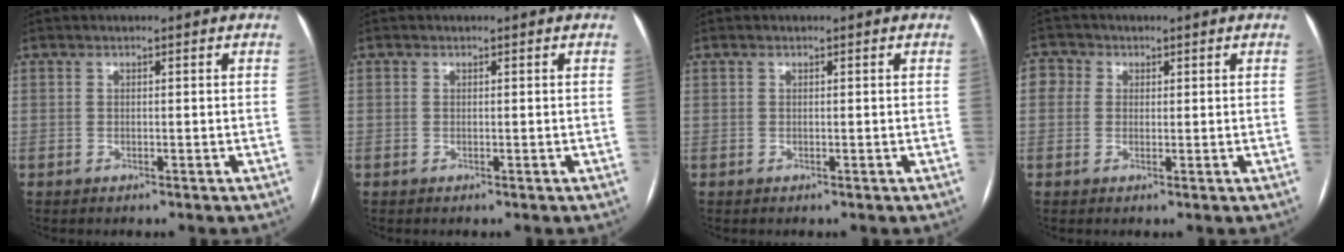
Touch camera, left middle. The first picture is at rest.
{"total": 2.6, "force": [-1.7, -1.8, -0.9], "torque": [0.014, -0.011, -0.019]}
{"total": 0.0}
{"total": 1.3, "force": [-1.0, 0.8, 0.0], "torque": [-0.001, 0.003, -0.009]}